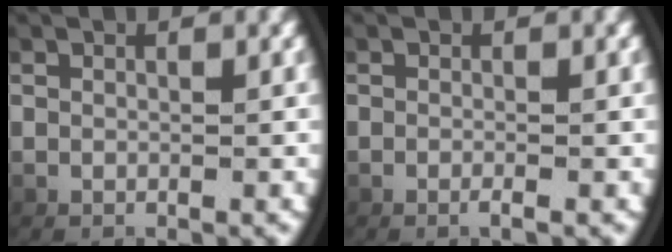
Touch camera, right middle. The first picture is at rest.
{"total": 1.1, "force": [-0.8, 0.3, 0.7], "torque": [-0.015, 0.005, -0.017]}